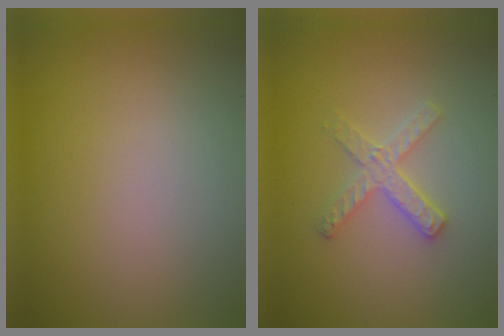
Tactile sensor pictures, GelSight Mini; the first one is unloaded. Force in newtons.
{"total": 2.6, "press": 2.5, "slide": 0.4}